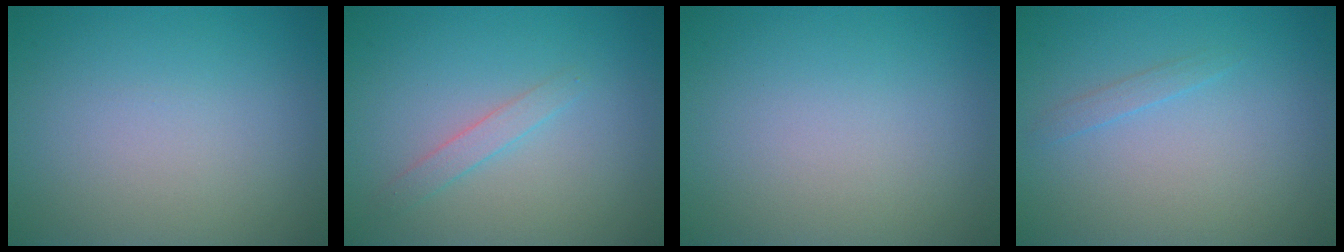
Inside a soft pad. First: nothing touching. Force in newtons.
{"total": 1.4, "press": 1.4, "slide": 0.1}
{"total": 0.0}
{"total": 0.8, "press": 0.8, "slide": 0.1}